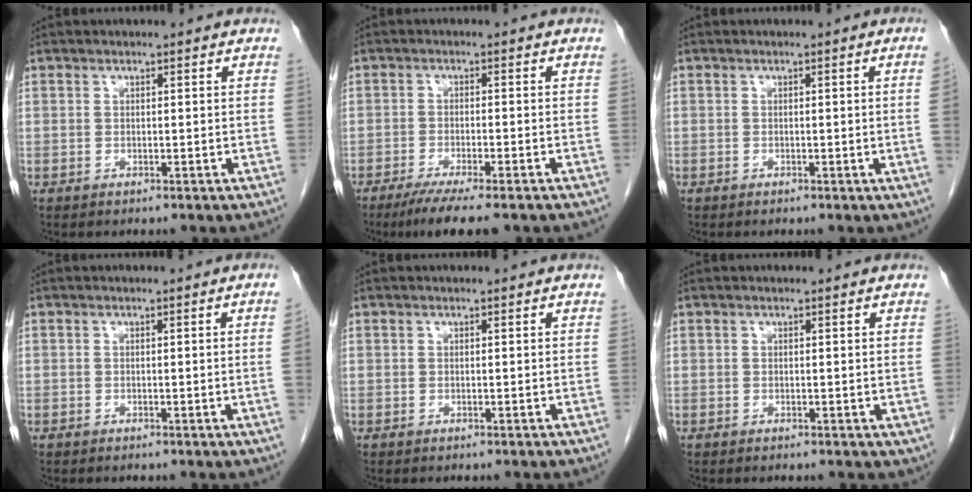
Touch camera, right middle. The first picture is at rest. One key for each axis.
{"total": 7.8, "fx": -5.9, "fy": 0.4, "fz": 5.1, "tx": -0.078, "ty": -0.020, "tz": -0.089}
{"total": 1.5, "fx": -0.2, "fy": -0.7, "fz": 1.3, "tx": -0.008, "ty": 0.000, "tz": -0.003}
{"total": 1.1, "fx": -0.1, "fy": -0.5, "fz": 0.9, "tx": -0.001, "ty": 0.002, "tz": -0.002}
{"total": 0.0}
{"total": 0.8, "fx": -0.1, "fy": 0.4, "fz": 0.6, "tx": -0.011, "ty": -0.002, "tz": 0.000}